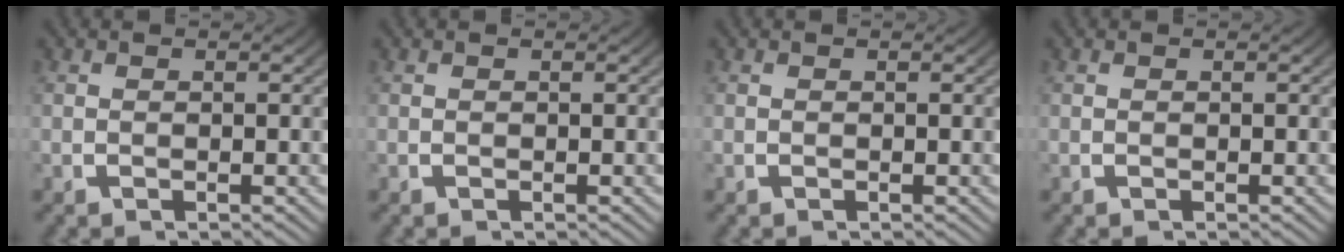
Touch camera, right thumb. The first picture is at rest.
{"total": 0.0}
{"total": 0.0}
{"total": 0.0}